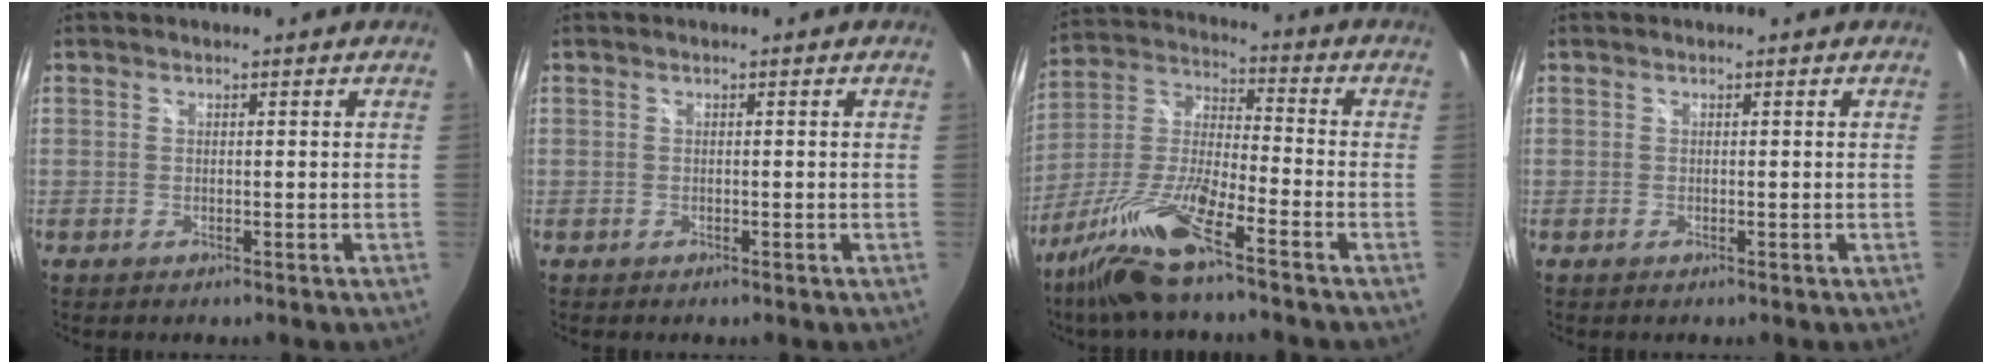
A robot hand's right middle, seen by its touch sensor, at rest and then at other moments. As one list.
[{"total": 0.0}, {"total": 14.2, "force": [-9.9, 1.5, 10.0], "torque": [-0.217, -0.010, -0.200]}, {"total": 0.0}]